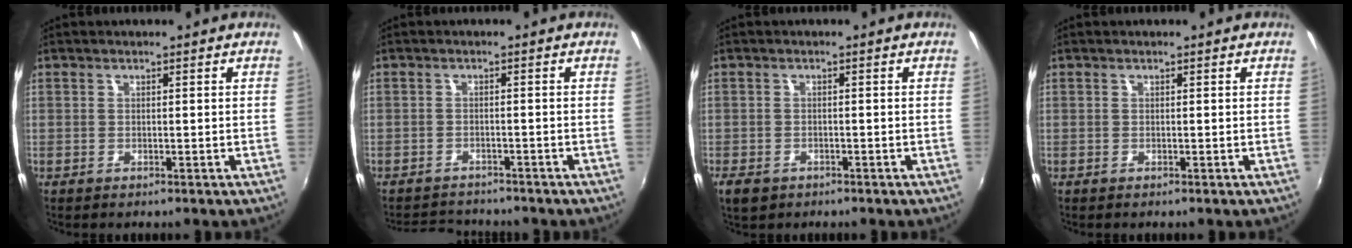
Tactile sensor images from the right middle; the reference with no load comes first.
{"total": 5.6, "force": [-5.3, 1.5, 0.9], "torque": [-0.034, 0.001, -0.084]}
{"total": 3.6, "force": [-2.2, 2.3, 1.7], "torque": [-0.041, -0.010, -0.039]}
{"total": 0.0}